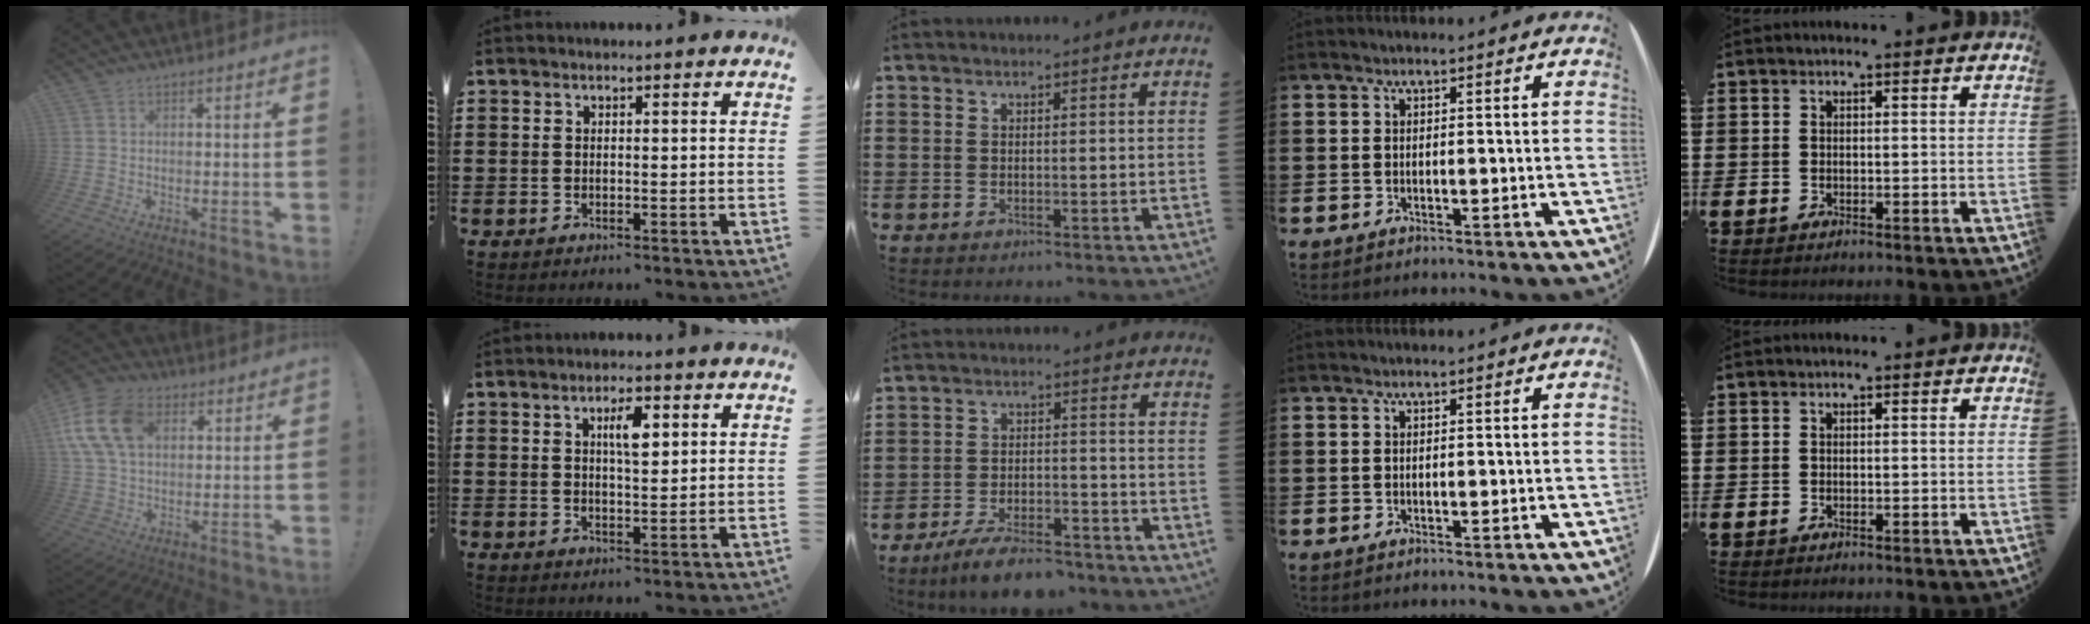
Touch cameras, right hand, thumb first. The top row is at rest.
{"thumb": {"total": 15.2, "force": [4.5, 10.5, 10.1], "torque": [-0.194, 0.002, 0.091]}, "index": {"total": 4.0, "force": [1.4, 1.3, 3.5], "torque": [-0.058, 0.004, 0.018]}, "middle": {"total": 6.4, "force": [-5.7, 0.9, 2.7], "torque": [-0.052, 0.002, -0.109]}}